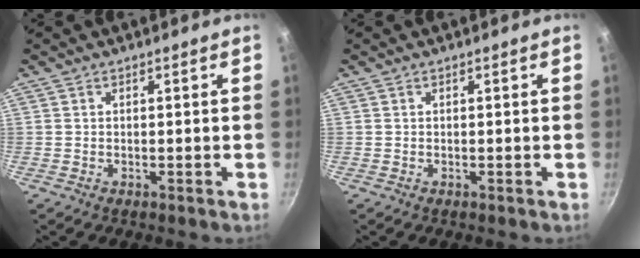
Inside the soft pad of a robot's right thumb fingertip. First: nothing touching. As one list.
[{"total": 0.0}]